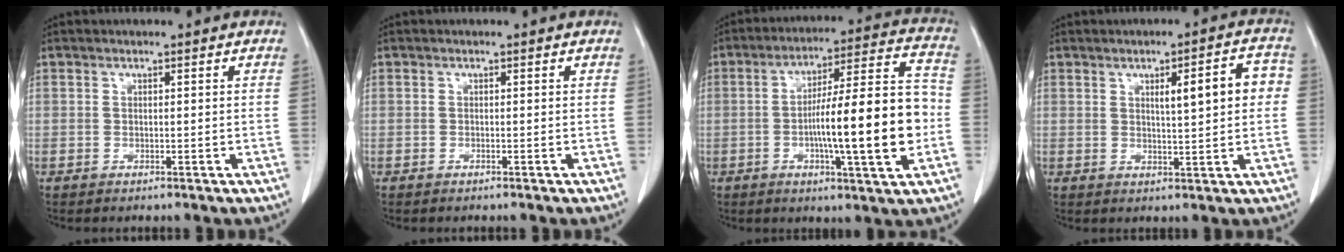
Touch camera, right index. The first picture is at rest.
{"total": 0.0}
{"total": 17.6, "force": [-3.0, 1.3, 17.3], "torque": [-0.274, 0.011, -0.046]}
{"total": 7.2, "force": [1.4, 1.4, 7.0], "torque": [-0.098, 0.018, 0.021]}